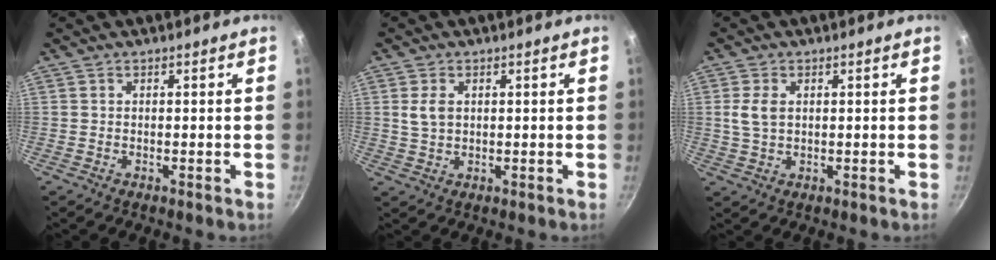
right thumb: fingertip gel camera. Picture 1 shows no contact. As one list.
[{"total": 3.6, "force": [0.9, 2.5, 2.5], "torque": [-0.044, -0.001, 0.019]}, {"total": 4.2, "force": [0.9, 2.7, 3.1], "torque": [-0.062, 0.002, 0.017]}]